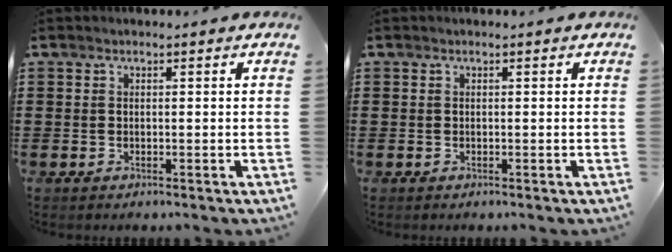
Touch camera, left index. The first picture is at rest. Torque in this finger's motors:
{"motor_torque": [0.00, 0.00, 0.00, 0.00]}